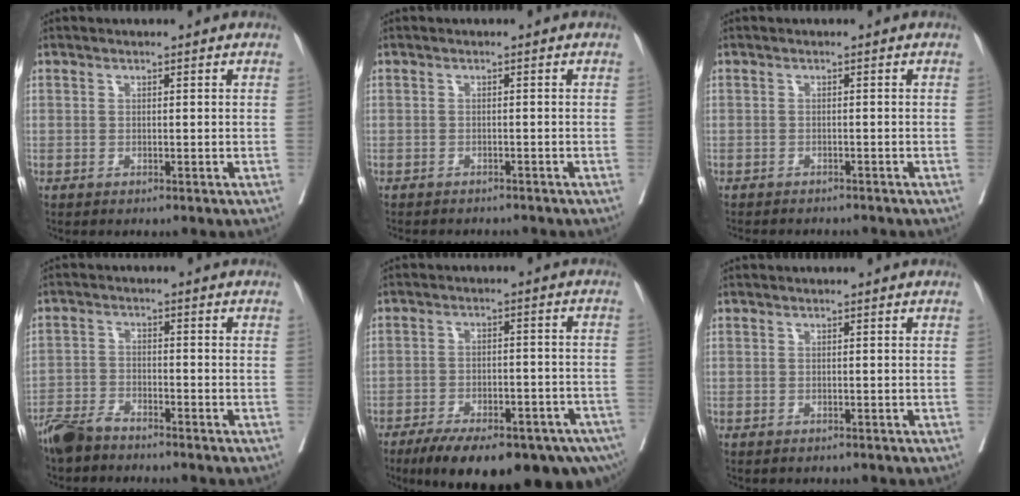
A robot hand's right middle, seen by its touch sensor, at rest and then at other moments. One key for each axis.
{"total": 5.9, "fx": -5.4, "fy": 1.6, "fz": 1.7, "tx": -0.017, "ty": -0.001, "tz": -0.068}
{"total": 6.0, "fx": -5.5, "fy": 1.5, "fz": 1.8, "tx": -0.019, "ty": -0.003, "tz": -0.072}
{"total": 5.7, "fx": -5.1, "fy": 1.3, "fz": 2.1, "tx": -0.041, "ty": -0.014, "tz": -0.098}
{"total": 20.1, "fx": -13.8, "fy": 6.3, "fz": 13.2, "tx": -0.157, "ty": 0.005, "tz": -0.189}
{"total": 0.8, "fx": -0.7, "fy": 0.3, "fz": 0.1, "tx": -0.007, "ty": 0.000, "tz": -0.014}